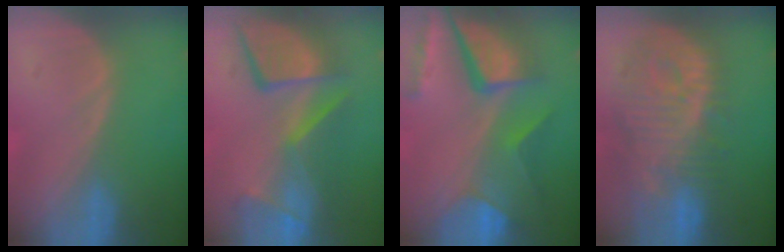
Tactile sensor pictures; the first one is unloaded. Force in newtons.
{"total": 10.8, "press": 10.2, "slide": 3.5}
{"total": 11.4, "press": 9.5, "slide": 6.4}
{"total": 12.2, "press": 10.9, "slide": 5.4}